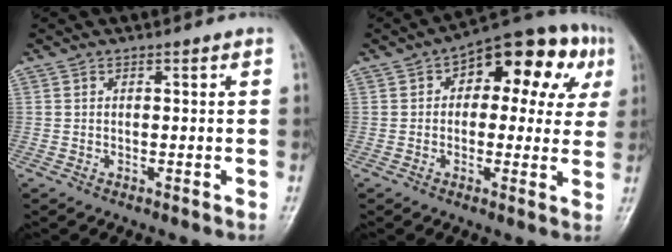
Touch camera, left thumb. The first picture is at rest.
{"total": 16.6, "force": [5.0, 9.4, 12.8], "torque": [-0.102, 0.029, 0.054]}